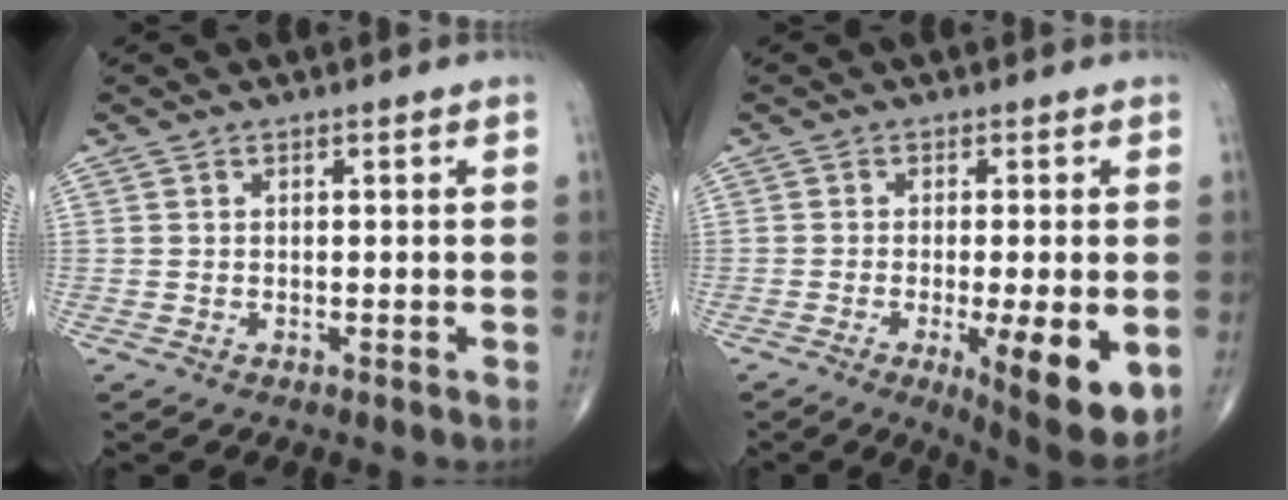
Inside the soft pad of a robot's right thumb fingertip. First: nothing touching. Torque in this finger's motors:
{"motor_torque": [1.69, 1.61, 0.46, -0.09, 0.22]}